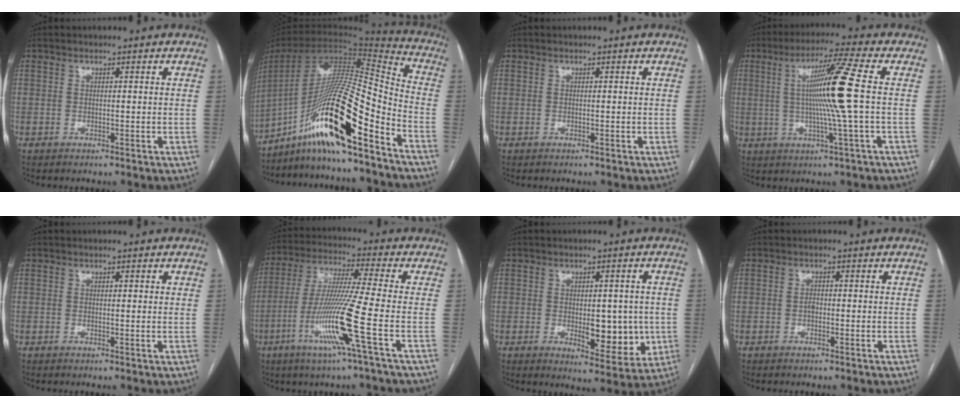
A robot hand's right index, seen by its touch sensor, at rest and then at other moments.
{"total": 22.5, "force": [-13.8, 1.4, 17.7], "torque": [-0.335, -0.006, -0.252]}
{"total": 0.0}
{"total": 11.4, "force": [0.7, -2.2, 11.2], "torque": [-0.200, 0.000, 0.014]}
{"total": 0.7, "force": [0.3, 0.2, 0.6], "torque": [-0.011, 0.001, 0.003]}
{"total": 13.6, "force": [-4.8, -2.0, 12.6], "torque": [-0.253, -0.024, -0.098]}
{"total": 8.8, "force": [-0.9, 4.3, 7.6], "torque": [-0.084, -0.002, 0.000]}
{"total": 1.0, "force": [-0.3, 0.6, 0.7], "torque": [-0.013, 0.002, -0.006]}